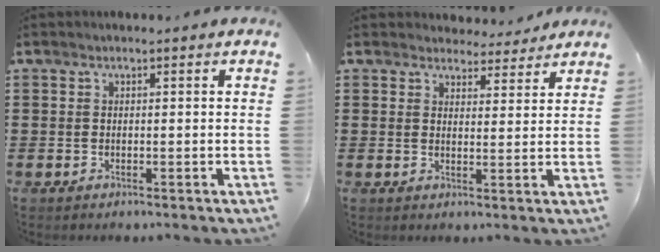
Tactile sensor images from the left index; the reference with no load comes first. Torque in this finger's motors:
{"motor_torque": [-0.01, -0.01, 0.00, -0.02]}